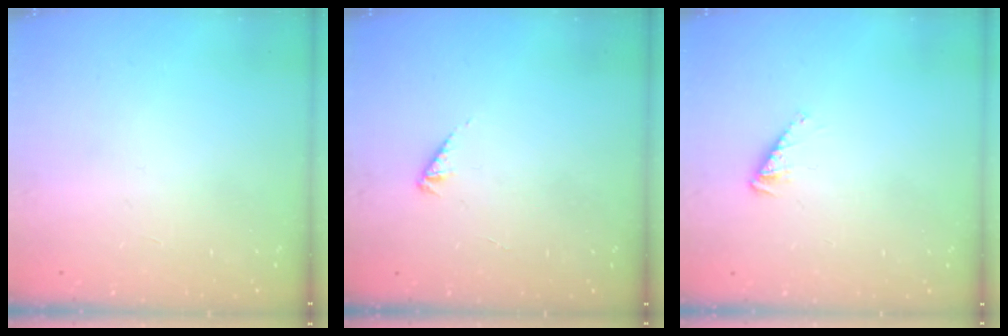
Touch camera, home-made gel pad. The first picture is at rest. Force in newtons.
{"total": 2.0, "press": 1.9, "slide": 0.5}
{"total": 1.4, "press": 1.3, "slide": 0.2}